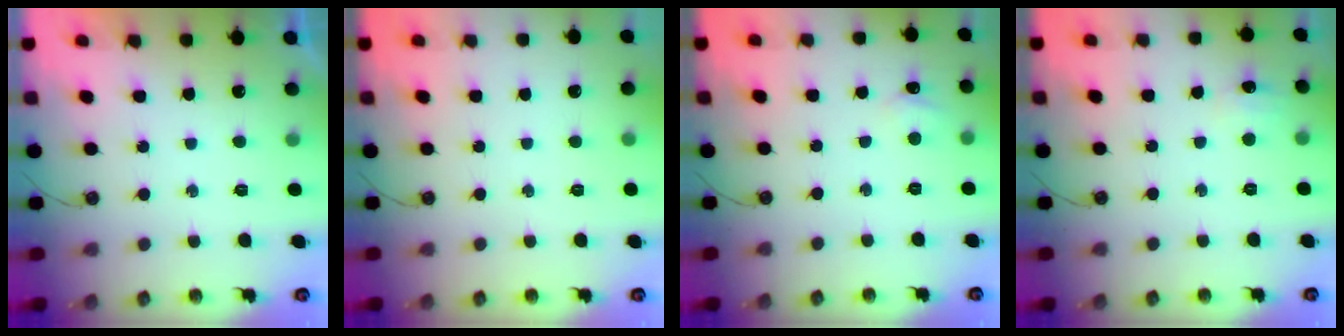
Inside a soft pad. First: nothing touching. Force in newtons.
{"total": 0.0}
{"total": 2.8, "press": 2.8, "slide": 0.3}
{"total": 5.5, "press": 5.5, "slide": 0.6}